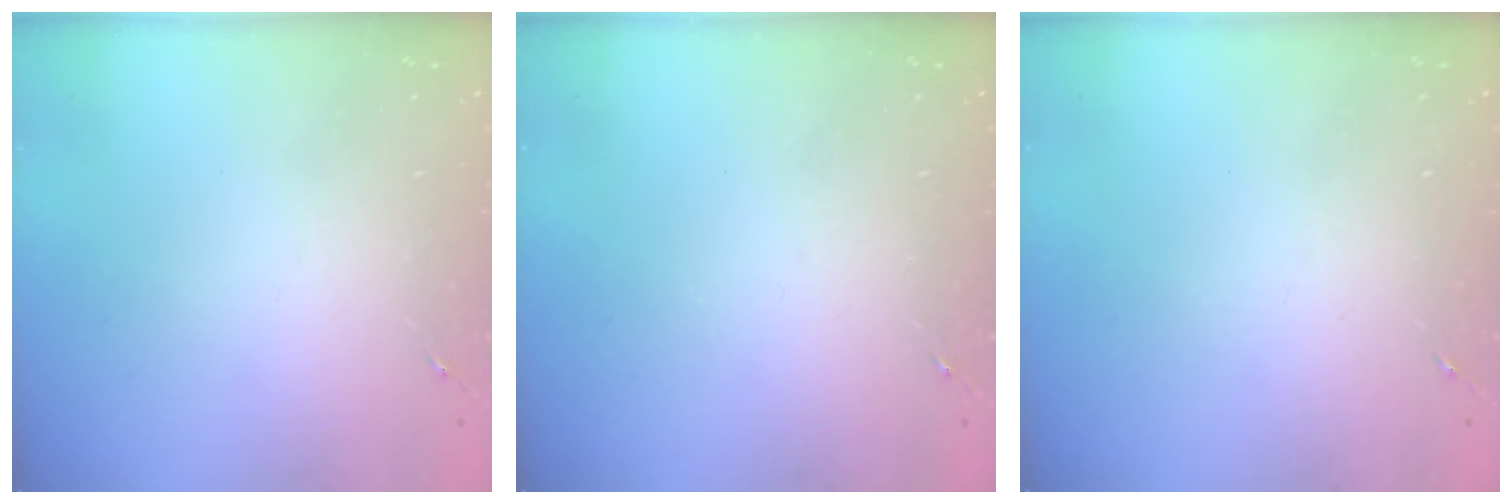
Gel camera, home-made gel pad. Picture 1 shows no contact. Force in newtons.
{"total": 0.0}
{"total": 0.0}